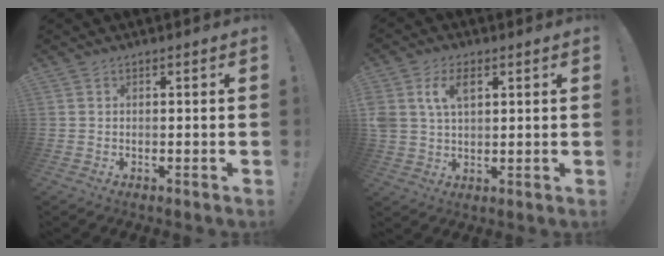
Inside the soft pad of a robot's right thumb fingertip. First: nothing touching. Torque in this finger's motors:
{"motor_torque": [0.70, 2.11, 0.73, -0.42, 0.06]}